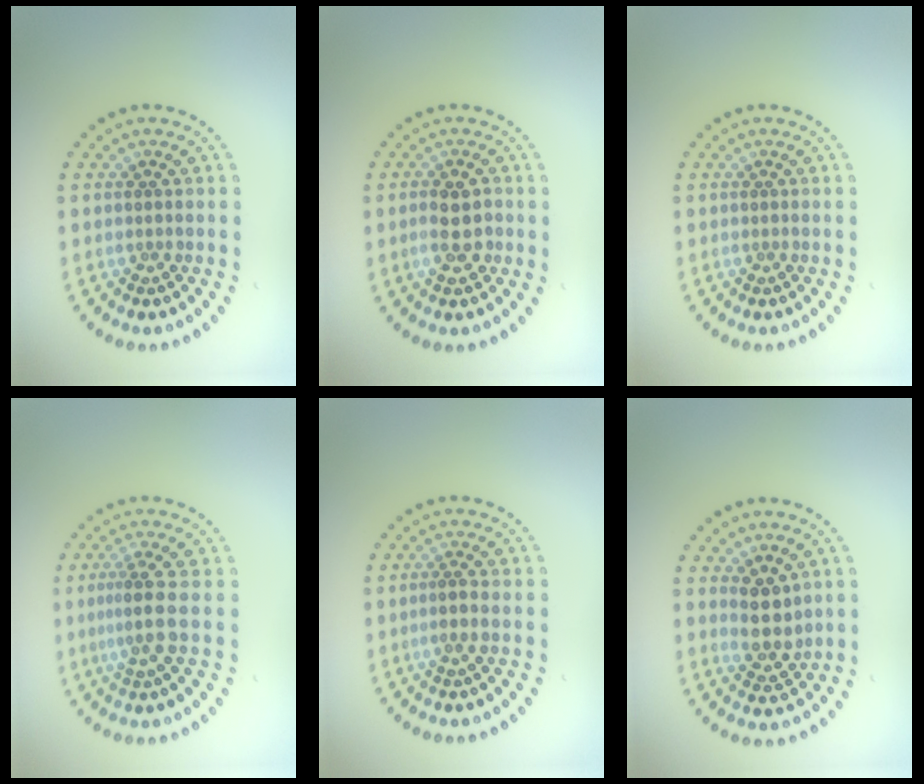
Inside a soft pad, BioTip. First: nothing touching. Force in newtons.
{"total": 2.9, "press": 2.8, "slide": 0.4}
{"total": 0.0}
{"total": 2.7, "press": 2.0, "slide": 1.9}
{"total": 1.2, "press": 0.8, "slide": 0.8}
{"total": 2.8, "press": 2.4, "slide": 1.5}